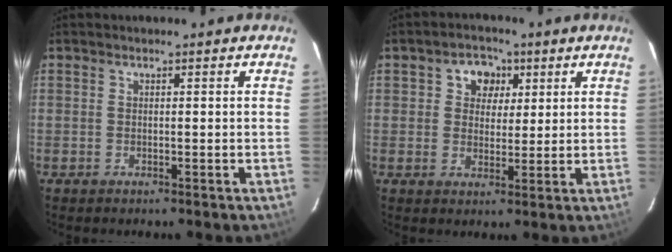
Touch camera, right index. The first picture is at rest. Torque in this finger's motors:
{"motor_torque": [0.03, 0.02, 0.25, 0.04]}